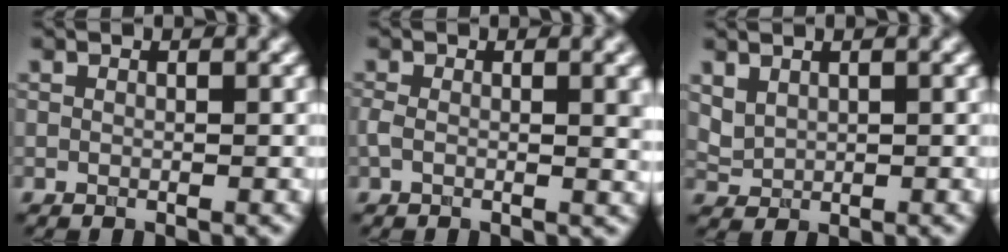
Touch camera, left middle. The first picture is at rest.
{"total": 4.0, "force": [0.1, 1.3, 3.8], "torque": [-0.059, 0.002, 0.004]}
{"total": 1.0, "force": [0.9, 0.4, 0.2], "torque": [-0.018, 0.002, 0.036]}